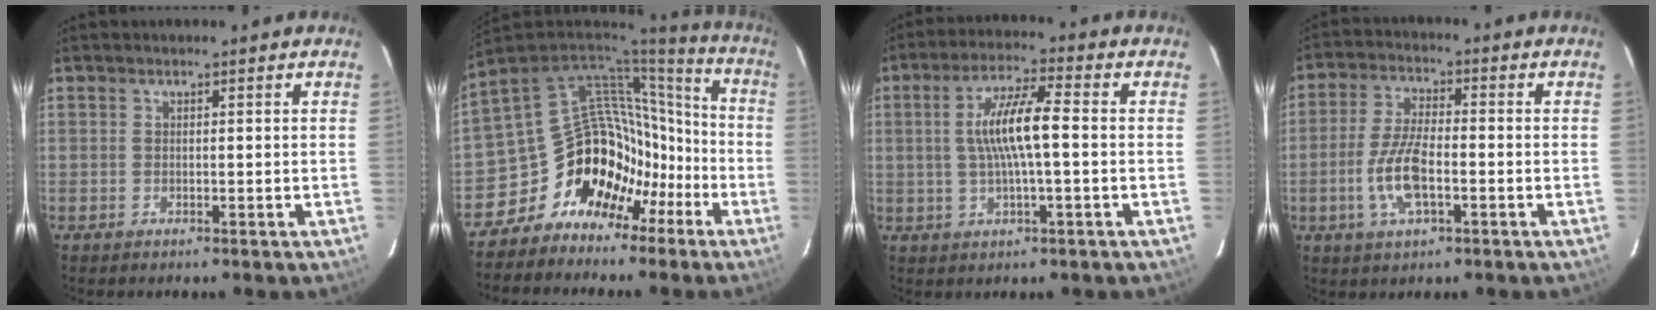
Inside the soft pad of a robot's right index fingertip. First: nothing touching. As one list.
[{"total": 18.4, "force": [-10.4, 13.5, 7.1], "torque": [-0.123, 0.076, -0.155]}, {"total": 9.1, "force": [0.0, 1.2, 9.1], "torque": [-0.168, 0.007, 0.002]}, {"total": 9.1, "force": [-2.9, 3.2, 8.1], "torque": [-0.170, 0.000, -0.056]}]